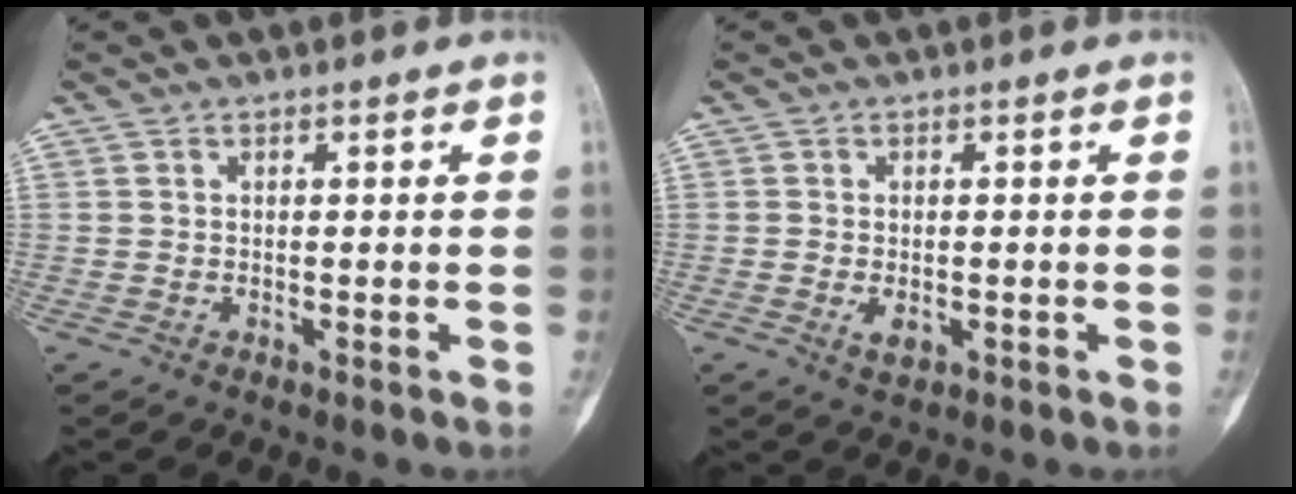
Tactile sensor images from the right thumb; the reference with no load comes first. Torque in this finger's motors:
{"motor_torque": [-0.11, 0.35, -0.13, 0.13, -0.07]}